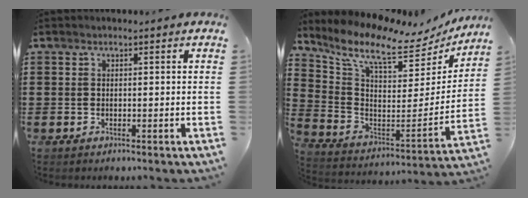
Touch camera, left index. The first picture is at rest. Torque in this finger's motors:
{"motor_torque": [2.14, 0.00, 0.13, -0.04]}